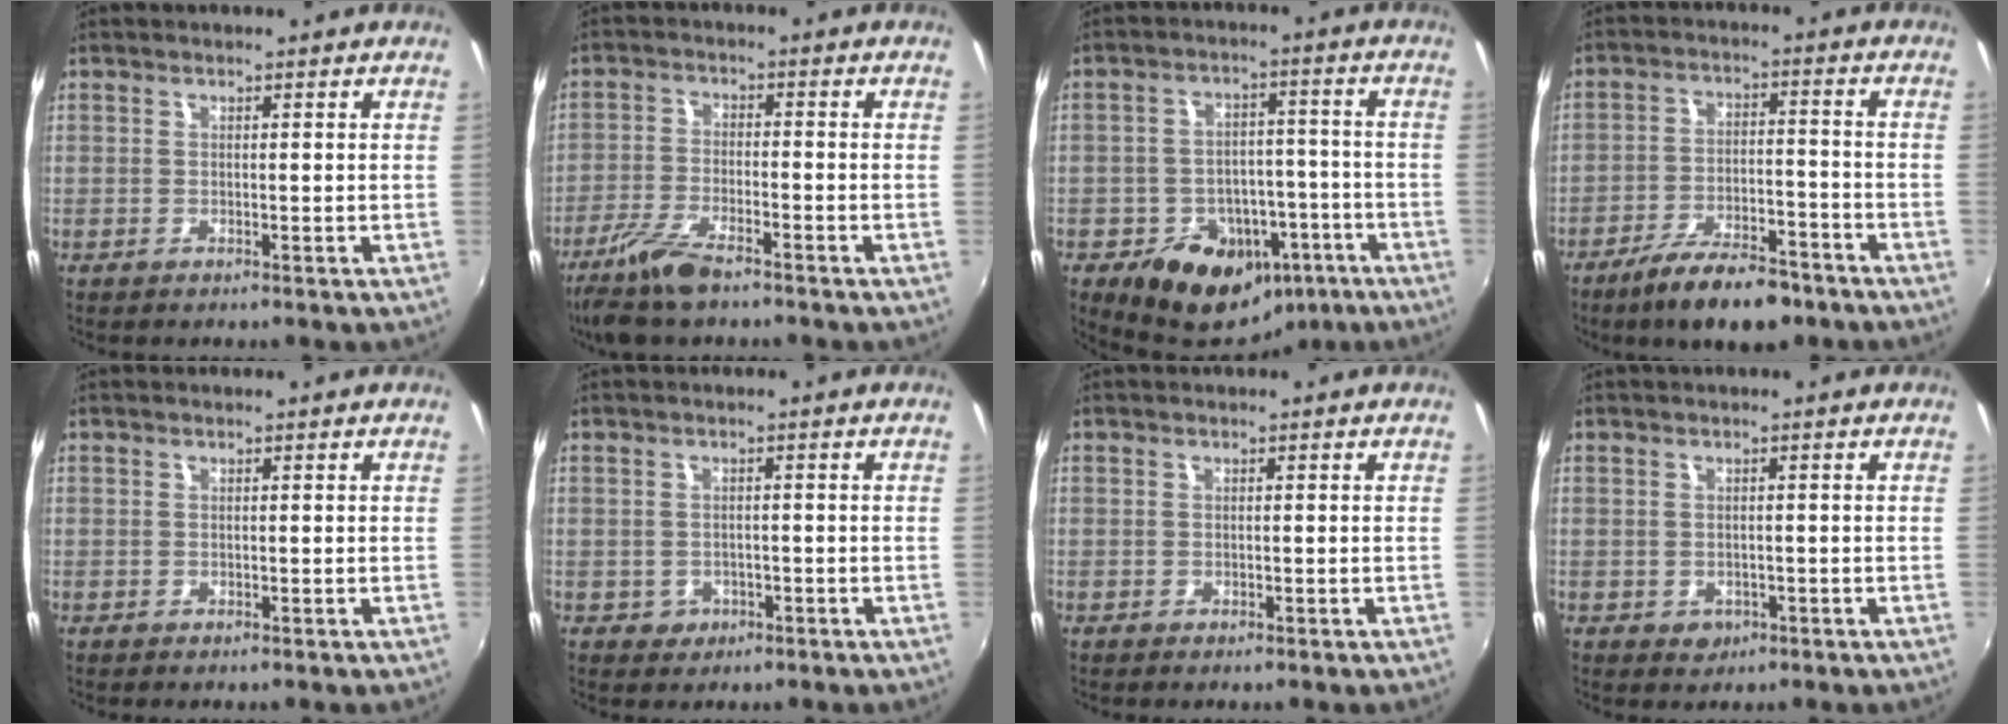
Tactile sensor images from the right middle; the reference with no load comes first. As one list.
[{"total": 8.5, "force": [-6.4, 2.1, 5.2], "torque": [-0.127, -0.019, -0.127]}, {"total": 14.9, "force": [-8.1, 10.9, 6.1], "torque": [-0.127, 0.029, -0.094]}, {"total": 12.0, "force": [-9.1, 3.7, 6.9], "torque": [-0.139, -0.010, -0.145]}, {"total": 0.0}, {"total": 2.8, "force": [-0.9, 2.6, 0.7], "torque": [-0.020, -0.001, -0.010]}, {"total": 0.0}, {"total": 2.3, "force": [-0.8, 2.0, 0.9], "torque": [-0.017, -0.005, -0.007]}]